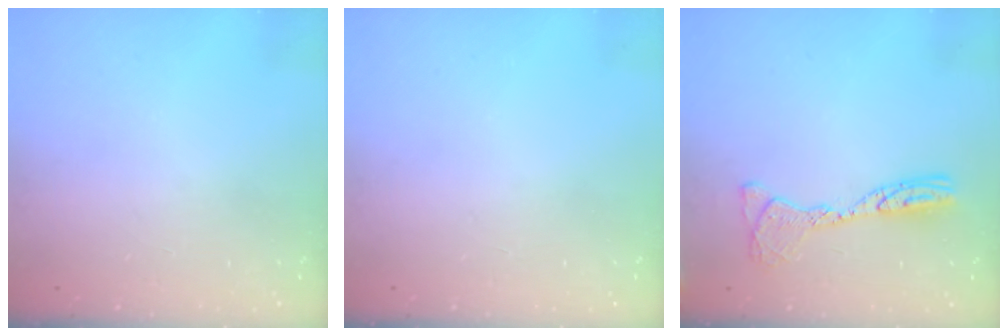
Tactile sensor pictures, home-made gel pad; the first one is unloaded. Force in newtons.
{"total": 0.0}
{"total": 12.2, "press": 12.1, "slide": 1.3}